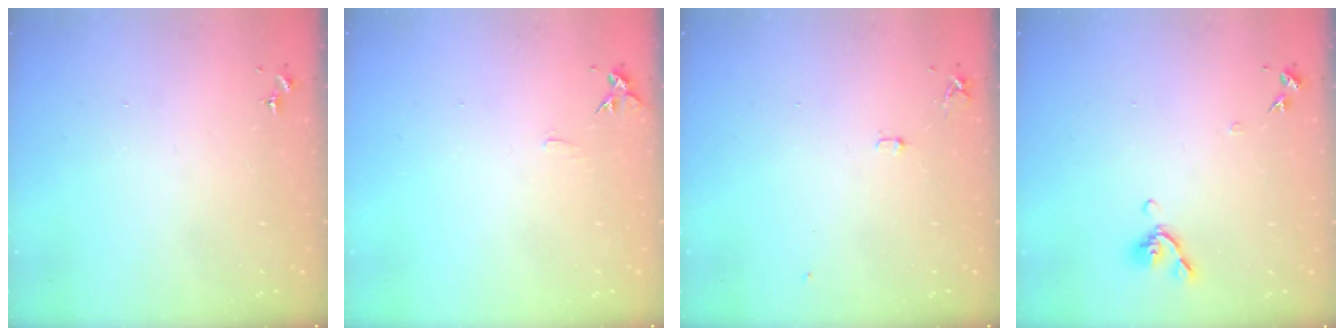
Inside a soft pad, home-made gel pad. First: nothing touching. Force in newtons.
{"total": 5.5, "press": 5.4, "slide": 0.6}
{"total": 5.2, "press": 5.1, "slide": 0.6}
{"total": 7.9, "press": 7.8, "slide": 1.5}